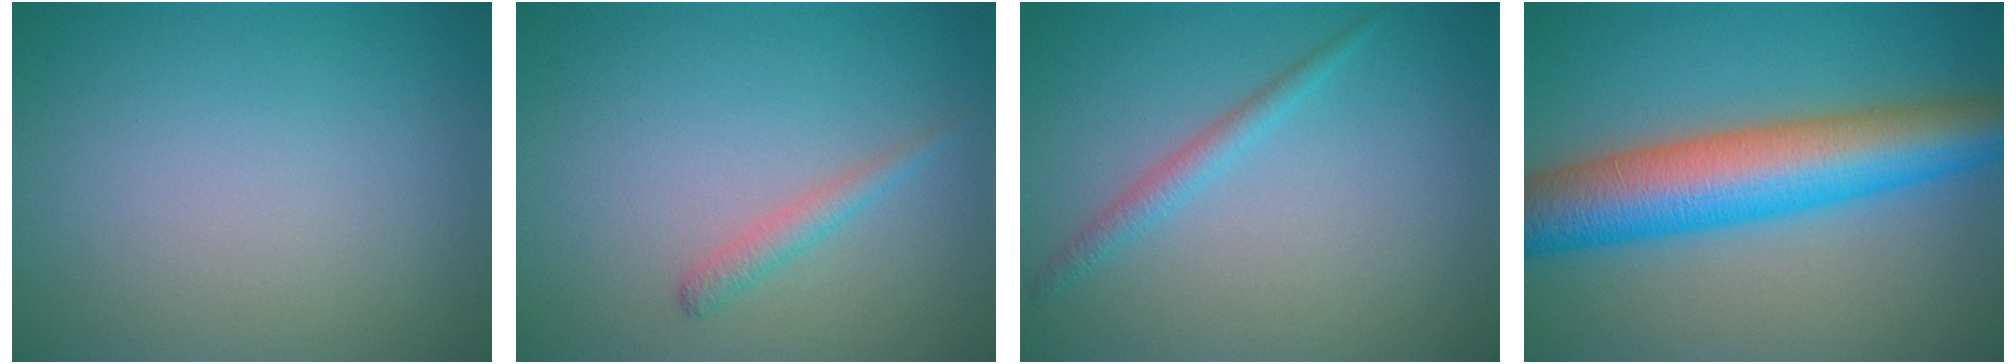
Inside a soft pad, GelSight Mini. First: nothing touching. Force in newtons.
{"total": 1.4, "press": 1.4, "slide": 0.2}
{"total": 1.6, "press": 1.6, "slide": 0.1}
{"total": 10.6, "press": 10.6, "slide": 0.1}